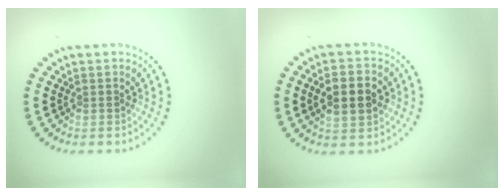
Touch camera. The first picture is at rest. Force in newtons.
{"total": 4.5, "press": 4.5, "slide": 0.2}